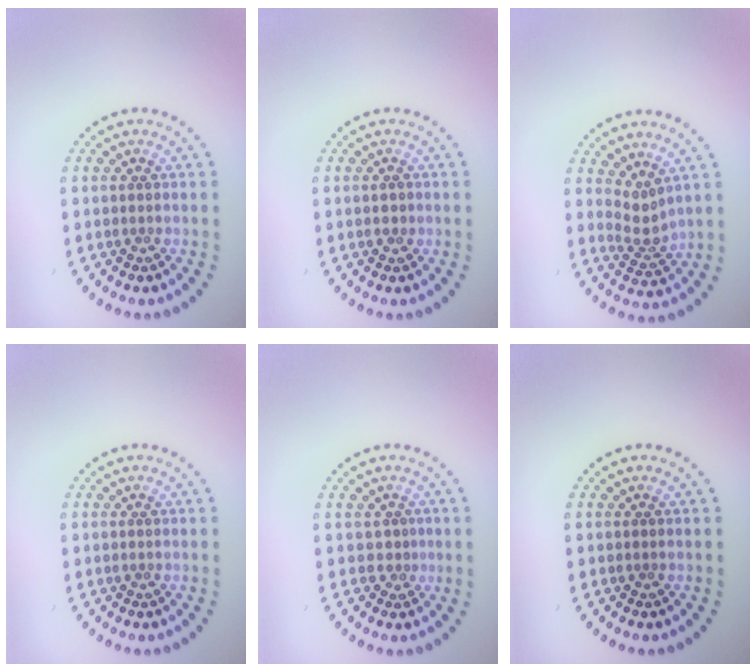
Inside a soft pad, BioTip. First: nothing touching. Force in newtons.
{"total": 0.8, "press": 0.8, "slide": 0.1}
{"total": 2.2, "press": 1.4, "slide": 1.6}
{"total": 0.0}
{"total": 0.9, "press": 0.3, "slide": 0.8}
{"total": 0.0}